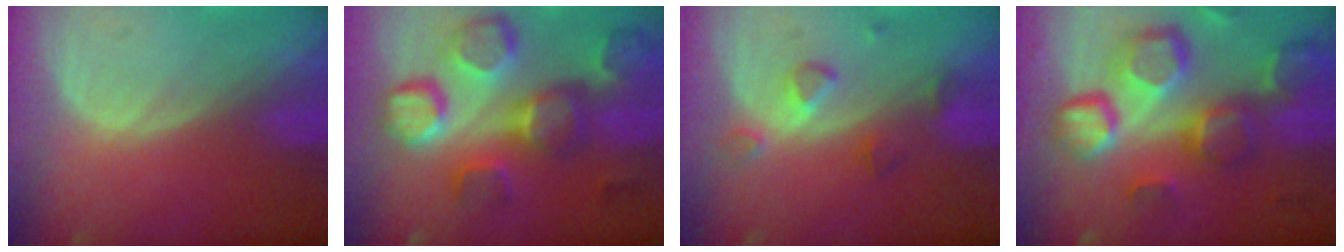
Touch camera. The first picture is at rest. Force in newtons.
{"total": 11.9, "press": 10.9, "slide": 4.8}
{"total": 3.8, "press": 3.7, "slide": 0.8}
{"total": 13.1, "press": 11.4, "slide": 6.4}